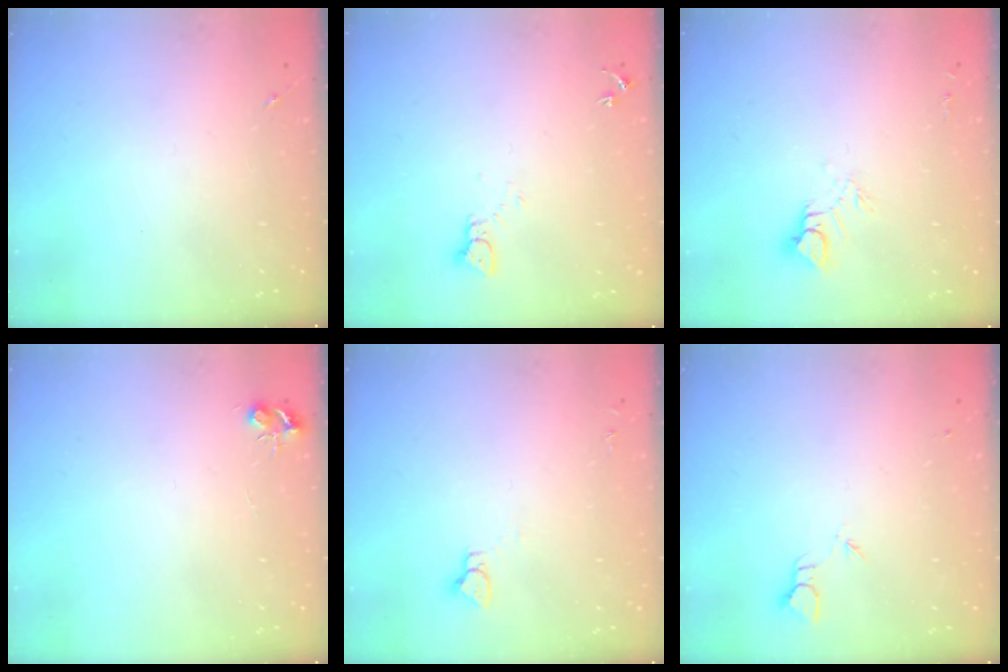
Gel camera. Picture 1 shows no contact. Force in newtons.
{"total": 2.4, "press": 2.4, "slide": 0.2}
{"total": 6.3, "press": 6.3, "slide": 0.5}
{"total": 5.3, "press": 5.3, "slide": 0.7}
{"total": 3.3, "press": 3.3, "slide": 0.2}
{"total": 2.0, "press": 2.0, "slide": 0.1}